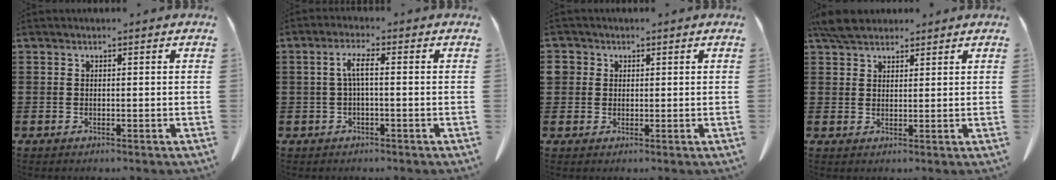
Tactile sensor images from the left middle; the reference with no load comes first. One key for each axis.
{"total": 3.3, "fx": -0.1, "fy": 0.6, "fz": 3.2, "tx": -0.061, "ty": 0.006, "tz": -0.005}
{"total": 1.6, "fx": 0.7, "fy": 1.5, "fz": 0.3, "tx": -0.014, "ty": 0.006, "tz": 0.014}
{"total": 4.4, "fx": 3.7, "fy": 1.5, "fz": 1.8, "tx": -0.037, "ty": -0.004, "tz": 0.070}